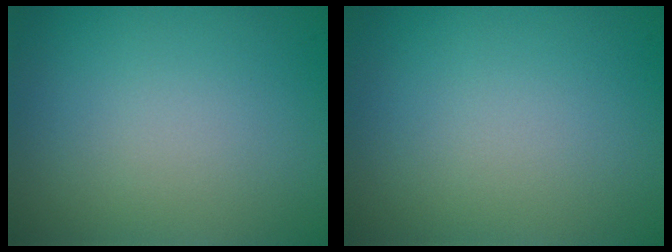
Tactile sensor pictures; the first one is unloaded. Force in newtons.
{"total": 0.0}